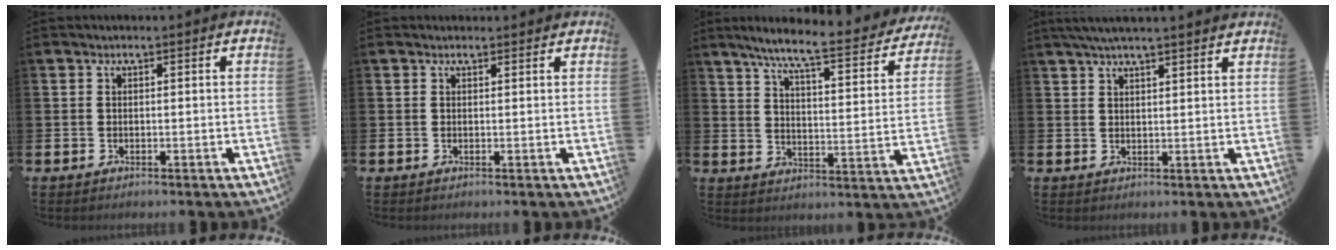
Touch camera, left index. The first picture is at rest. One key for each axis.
{"total": 0.7, "fx": 0.6, "fy": 0.4, "fz": 0.1, "tx": 0.006, "ty": 0.002, "tz": 0.009}
{"total": 7.6, "fx": 6.5, "fy": 0.6, "fz": 3.9, "tx": -0.097, "ty": -0.048, "tz": 0.104}
{"total": 3.9, "fx": 3.5, "fy": 0.0, "fz": 1.7, "tx": -0.040, "ty": -0.005, "tz": 0.065}